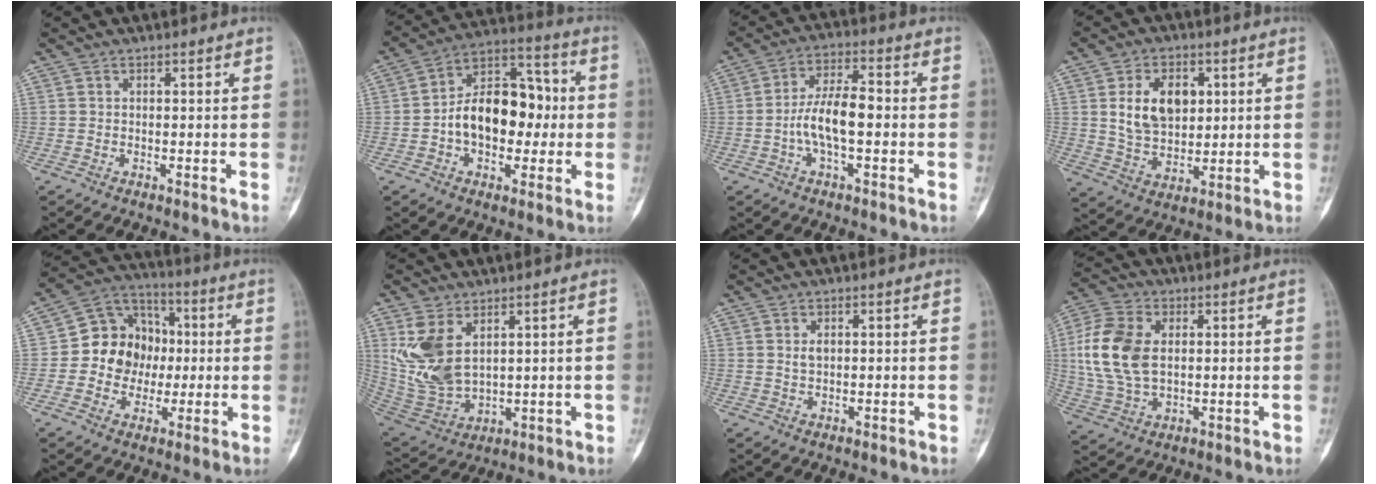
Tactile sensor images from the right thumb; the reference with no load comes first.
{"total": 16.6, "force": [-1.4, 10.8, 12.5], "torque": [-0.157, 0.048, -0.028]}
{"total": 9.6, "force": [-1.7, 4.0, 8.6], "torque": [-0.161, 0.029, -0.037]}
{"total": 12.1, "force": [2.7, 8.3, 8.4], "torque": [-0.106, -0.010, 0.056]}
{"total": 13.7, "force": [-0.3, 11.7, 7.0], "torque": [-0.058, 0.032, -0.010]}
{"total": 12.2, "force": [4.0, 7.4, 8.8], "torque": [-0.169, -0.018, 0.102]}
{"total": 1.9, "force": [0.4, 1.4, 1.3], "torque": [-0.011, -0.002, 0.008]}
{"total": 14.2, "force": [1.6, 9.2, 10.6], "torque": [-0.218, 0.004, 0.032]}